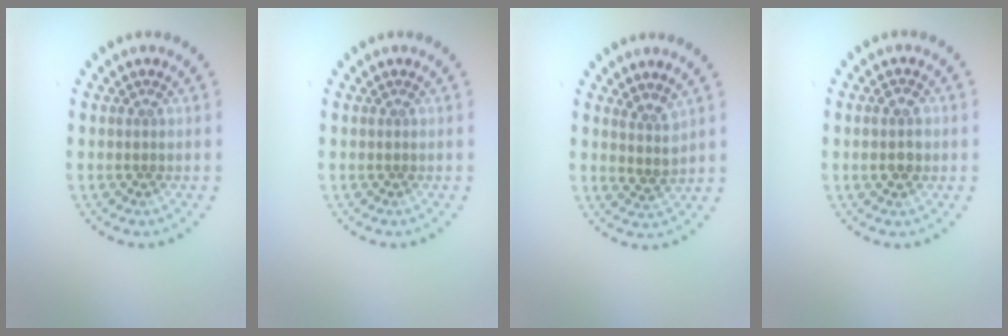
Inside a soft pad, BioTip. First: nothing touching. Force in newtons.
{"total": 0.0}
{"total": 1.8, "press": 1.4, "slide": 1.2}
{"total": 2.7, "press": 2.7, "slide": 0.2}